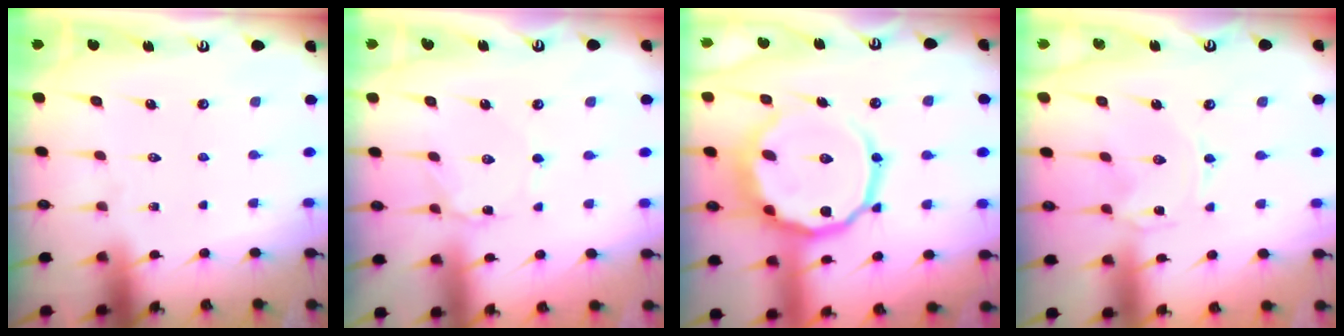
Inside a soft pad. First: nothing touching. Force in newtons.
{"total": 2.3, "press": 2.3, "slide": 0.3}
{"total": 15.4, "press": 15.3, "slide": 2.2}
{"total": 0.0}